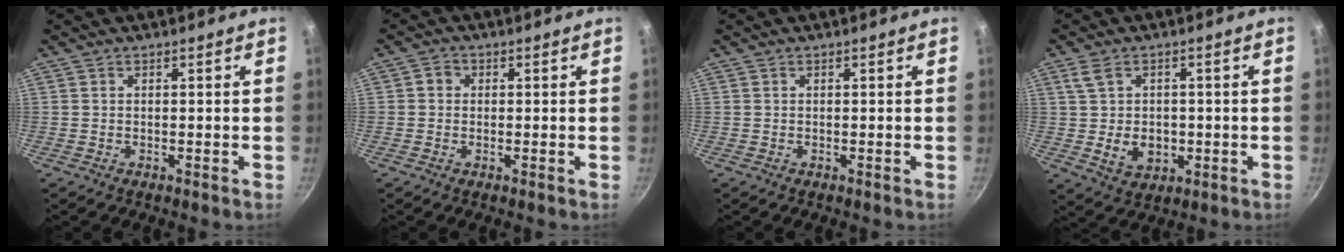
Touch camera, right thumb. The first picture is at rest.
{"total": 2.0, "force": [0.2, 1.8, 0.8], "torque": [-0.005, 0.005, -0.003]}
{"total": 0.0}
{"total": 7.4, "force": [-0.3, 5.5, 4.9], "torque": [-0.068, 0.002, 0.001]}